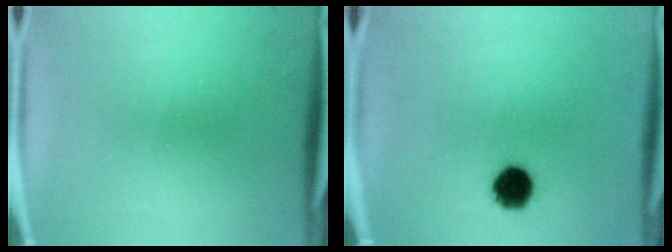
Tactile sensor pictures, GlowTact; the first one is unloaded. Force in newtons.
{"total": 7.6}